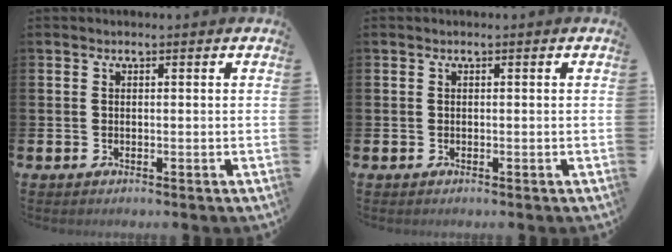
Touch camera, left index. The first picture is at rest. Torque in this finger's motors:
{"motor_torque": [0.01, -0.01, 0.00, 0.00]}